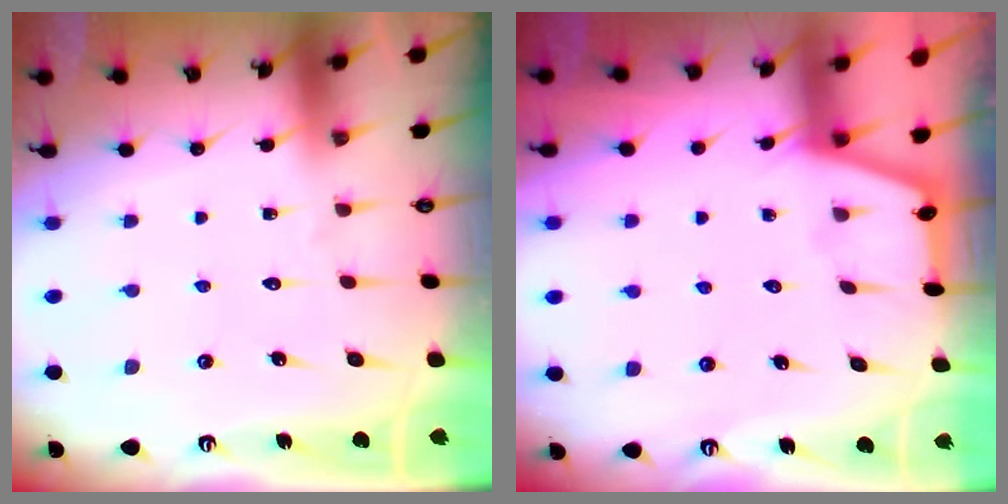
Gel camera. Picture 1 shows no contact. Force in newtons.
{"total": 1.5, "press": 1.5, "slide": 0.2}